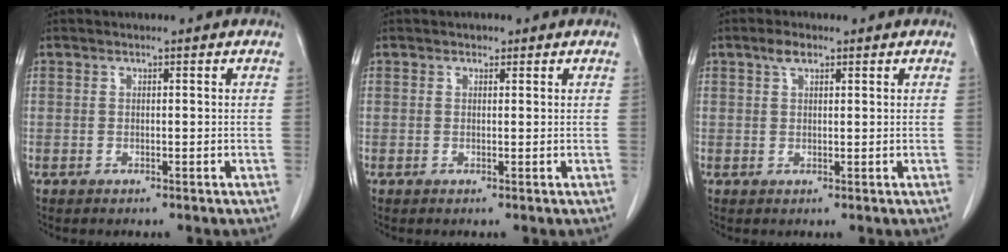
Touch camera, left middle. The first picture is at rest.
{"total": 0.7, "force": [0.5, 0.5, 0.2], "torque": [-0.003, -0.001, 0.006]}
{"total": 2.1, "force": [1.4, 0.9, 1.4], "torque": [-0.029, 0.006, 0.026]}